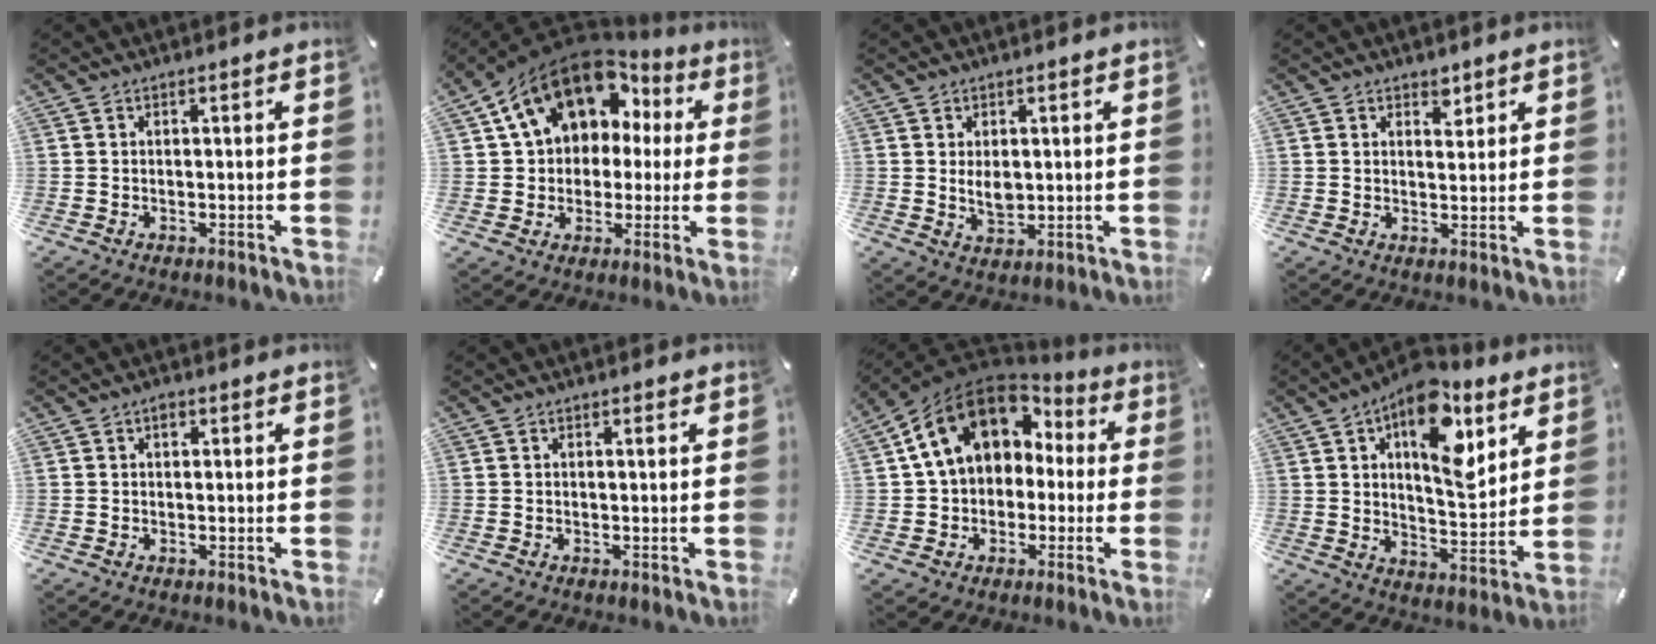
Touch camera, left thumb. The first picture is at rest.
{"total": 16.3, "force": [7.1, 12.2, 8.0], "torque": [-0.147, -0.031, 0.131]}
{"total": 4.6, "force": [0.8, 3.2, 3.2], "torque": [-0.063, -0.008, 0.008]}
{"total": 2.9, "force": [2.0, 1.8, 1.1], "torque": [0.008, -0.013, 0.029]}
{"total": 1.2, "force": [0.4, 0.9, 0.7], "torque": [-0.006, 0.002, 0.005]}
{"total": 0.5, "force": [0.2, 0.1, 0.5], "torque": [-0.001, -0.003, 0.002]}
{"total": 15.7, "force": [5.1, 12.3, 8.4], "torque": [-0.164, -0.011, 0.093]}
{"total": 15.9, "force": [8.3, 7.7, 11.1], "torque": [-0.164, -0.038, 0.140]}